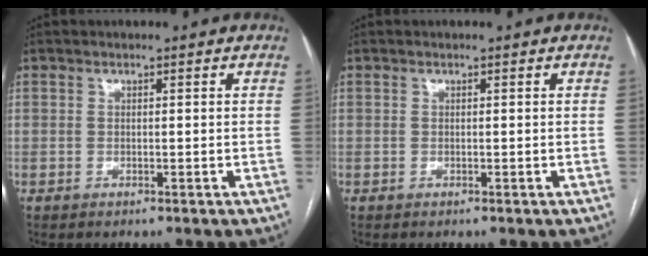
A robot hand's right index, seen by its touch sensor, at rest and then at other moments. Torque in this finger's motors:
{"motor_torque": [0.00, 0.00, 0.00, 0.00]}